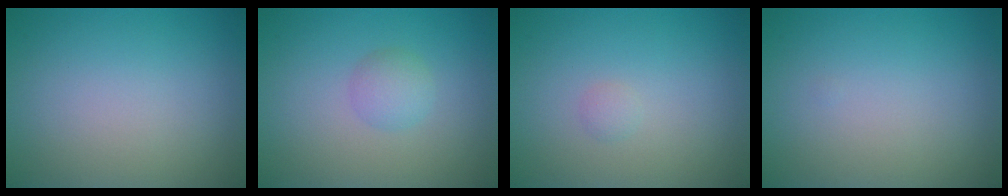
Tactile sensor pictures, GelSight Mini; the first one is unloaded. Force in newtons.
{"total": 1.8, "press": 1.8, "slide": 0.1}
{"total": 0.6, "press": 0.6, "slide": 0.0}
{"total": 0.0}